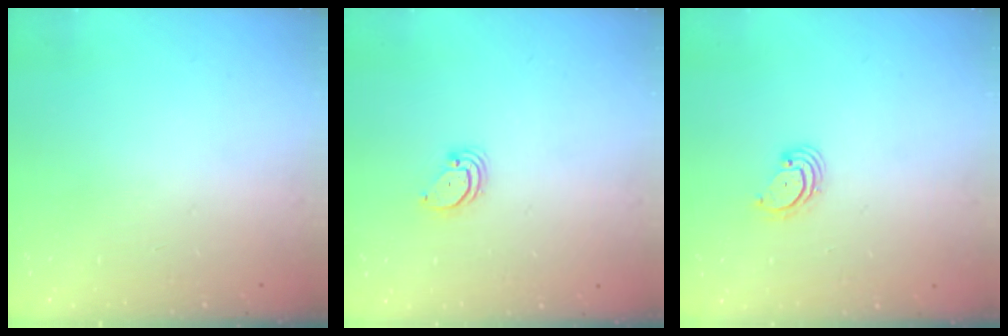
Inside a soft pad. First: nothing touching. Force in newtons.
{"total": 2.0, "press": 2.0, "slide": 0.1}
{"total": 3.1, "press": 3.1, "slide": 0.3}